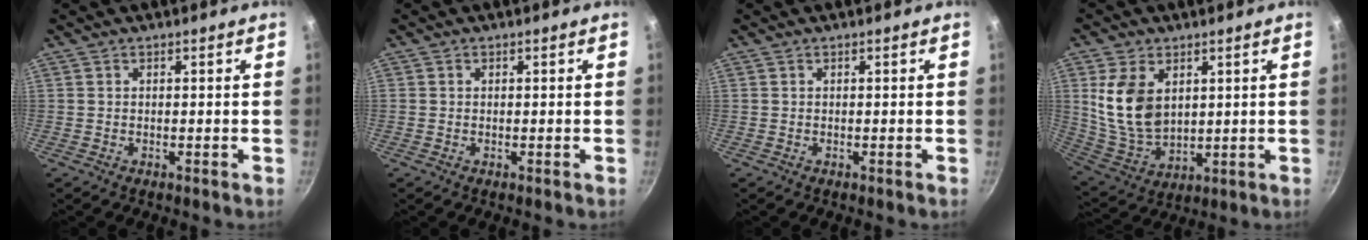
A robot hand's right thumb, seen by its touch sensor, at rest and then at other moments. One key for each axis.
{"total": 0.0}
{"total": 0.0}
{"total": 12.8, "fx": 3.4, "fy": 8.4, "fz": 9.1, "tx": -0.163, "ty": -0.026, "tz": 0.083}